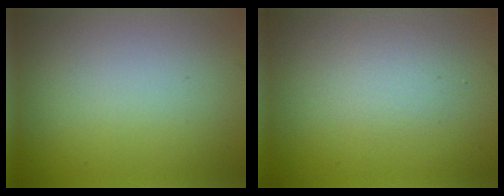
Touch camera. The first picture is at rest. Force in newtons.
{"total": 1.7, "press": 1.7, "slide": 0.1}